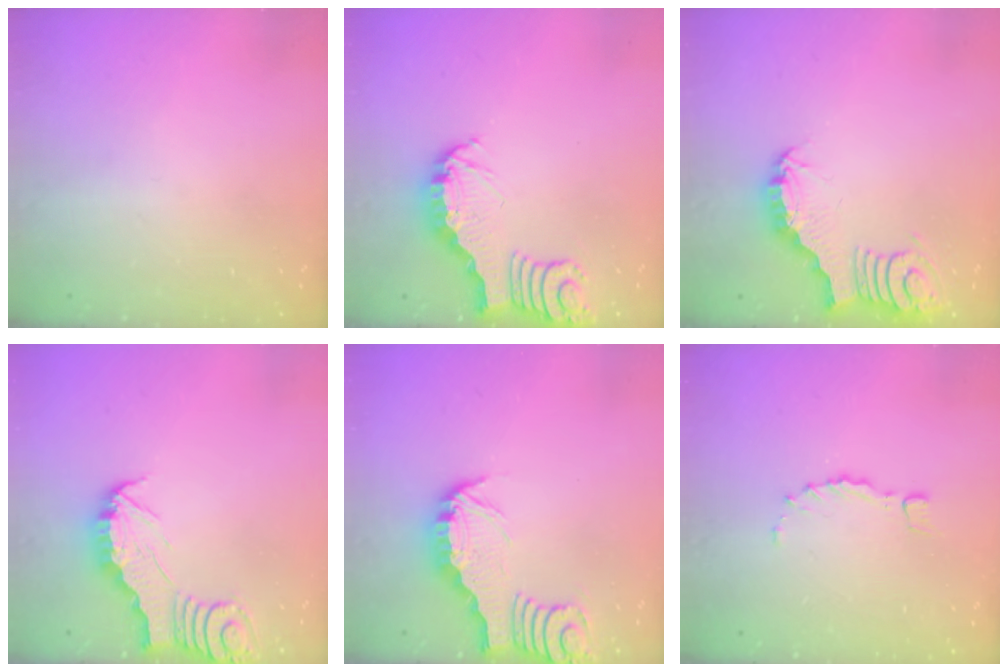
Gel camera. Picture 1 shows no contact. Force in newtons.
{"total": 3.9, "press": 3.9, "slide": 0.2}
{"total": 3.6, "press": 3.5, "slide": 0.7}
{"total": 3.0, "press": 3.0, "slide": 0.3}
{"total": 3.2, "press": 3.2, "slide": 0.4}
{"total": 0.8, "press": 0.7, "slide": 0.3}